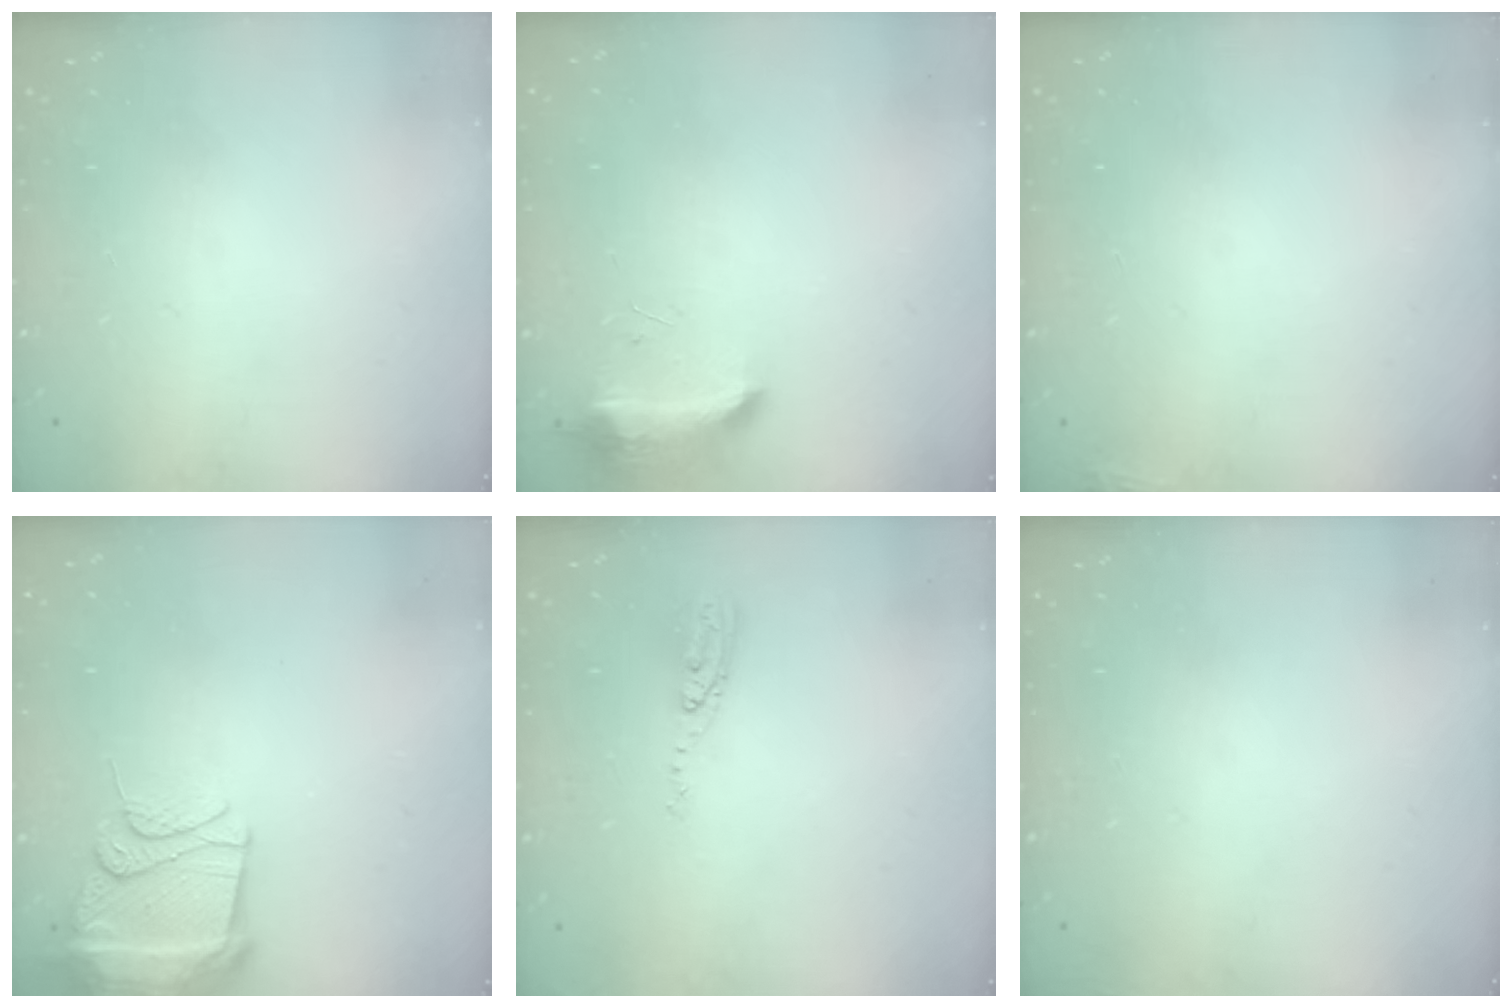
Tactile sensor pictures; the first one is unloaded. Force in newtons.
{"total": 14.4, "press": 9.5, "slide": 10.8}
{"total": 3.2, "press": 2.9, "slide": 1.3}
{"total": 13.1, "press": 13.1, "slide": 1.4}
{"total": 5.9, "press": 5.9, "slide": 0.4}
{"total": 3.0, "press": 2.9, "slide": 1.0}